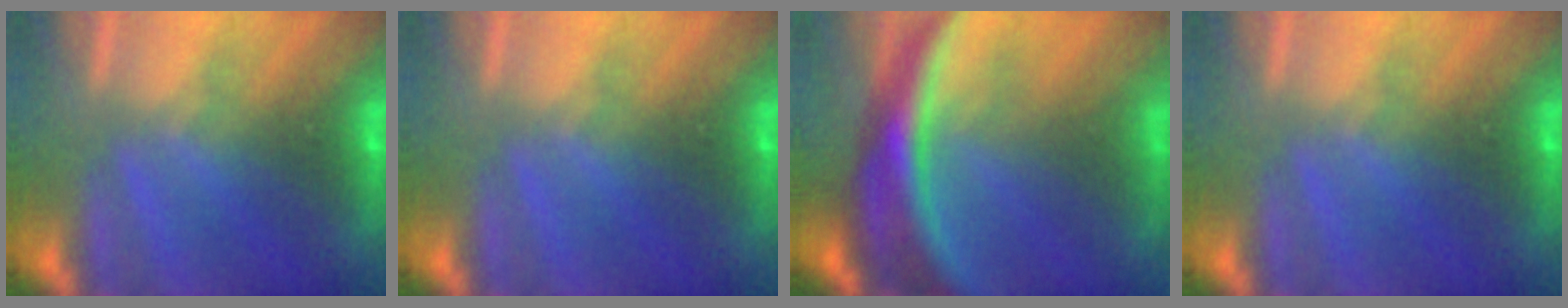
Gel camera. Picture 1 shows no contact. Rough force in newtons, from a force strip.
{"total": 0.0}
{"total": 11.7}
{"total": 0.0}